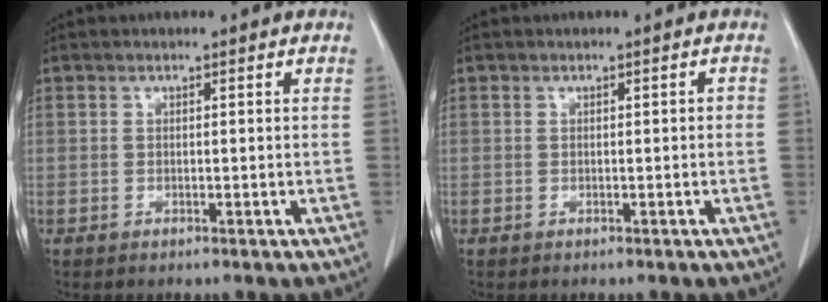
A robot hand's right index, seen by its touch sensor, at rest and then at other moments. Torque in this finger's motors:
{"motor_torque": [0.10, 0.02, 0.01, 0.00]}